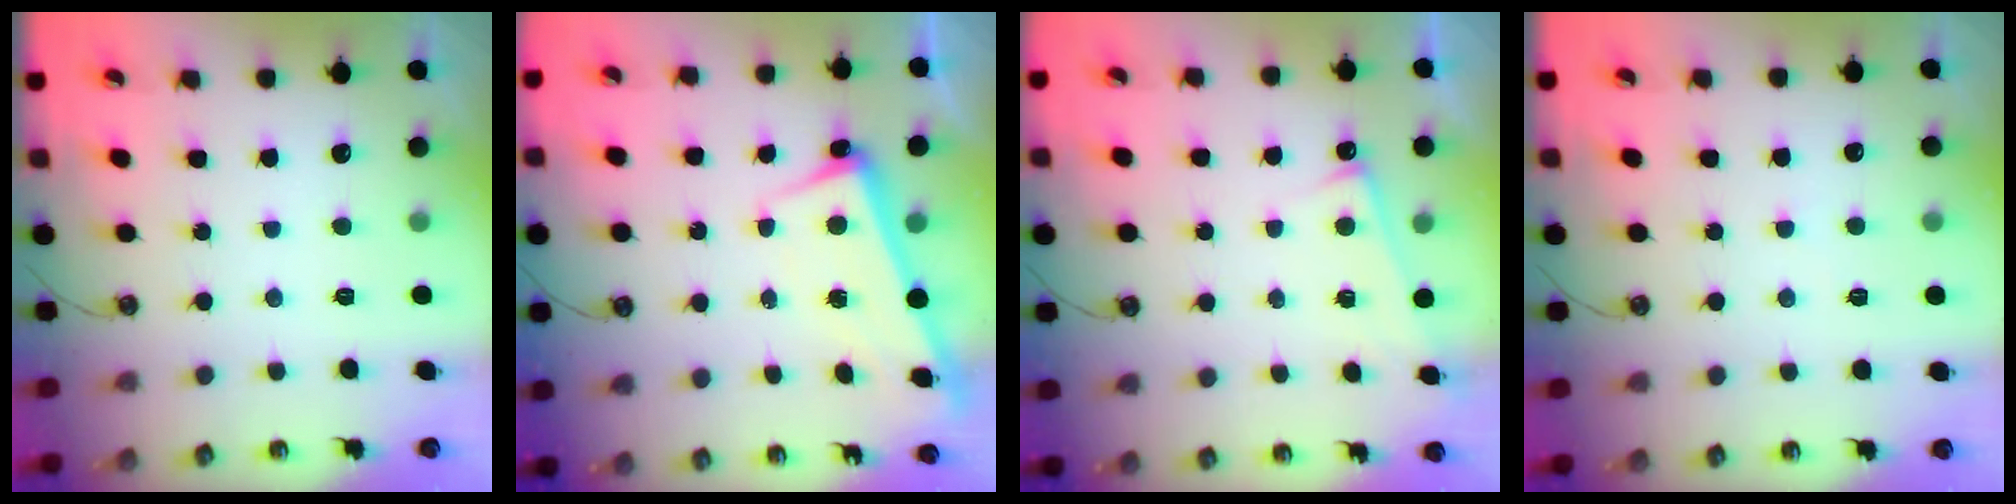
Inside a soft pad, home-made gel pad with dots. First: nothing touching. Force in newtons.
{"total": 2.4, "press": 2.2, "slide": 0.9}
{"total": 4.5, "press": 4.5, "slide": 0.3}
{"total": 2.4, "press": 2.4, "slide": 0.2}